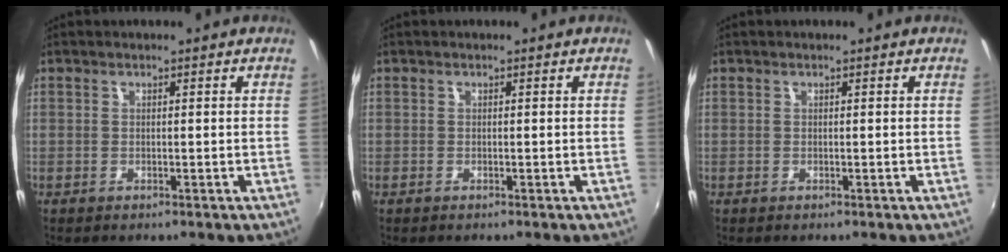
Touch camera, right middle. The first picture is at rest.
{"total": 0.0}
{"total": 0.0}